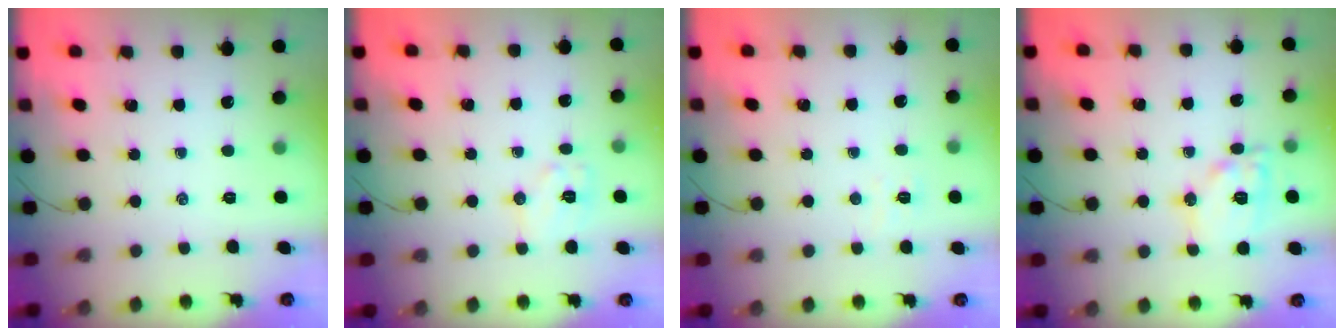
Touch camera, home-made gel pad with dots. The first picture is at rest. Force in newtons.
{"total": 6.7, "press": 6.7, "slide": 0.7}
{"total": 2.4, "press": 2.3, "slide": 0.8}
{"total": 11.3, "press": 11.2, "slide": 0.9}